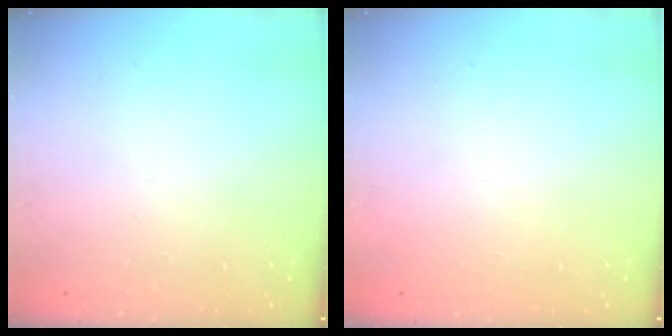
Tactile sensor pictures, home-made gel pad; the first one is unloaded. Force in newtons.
{"total": 1.5, "press": 1.5, "slide": 0.1}